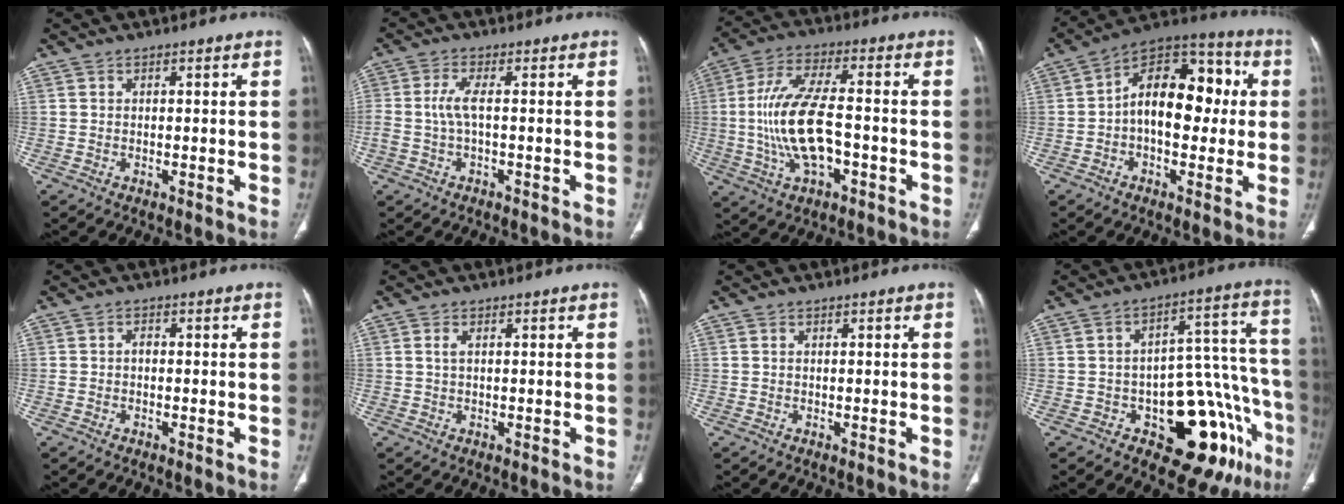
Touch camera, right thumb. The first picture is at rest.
{"total": 3.6, "force": [-0.3, 1.1, 3.5], "torque": [-0.092, 0.006, -0.009]}
{"total": 14.6, "force": [-2.2, 6.4, 13.0], "torque": [-0.263, 0.023, -0.039]}
{"total": 16.6, "force": [0.6, 10.1, 13.2], "torque": [-0.162, 0.043, -0.002]}
{"total": 1.2, "force": [-0.2, 0.8, 0.8], "torque": [-0.008, 0.004, -0.007]}
{"total": 1.2, "force": [0.3, 0.6, 1.0], "torque": [-0.027, 0.006, 0.007]}
{"total": 0.0}
{"total": 19.9, "force": [-9.7, 9.0, 14.9], "torque": [-0.117, 0.092, -0.119]}